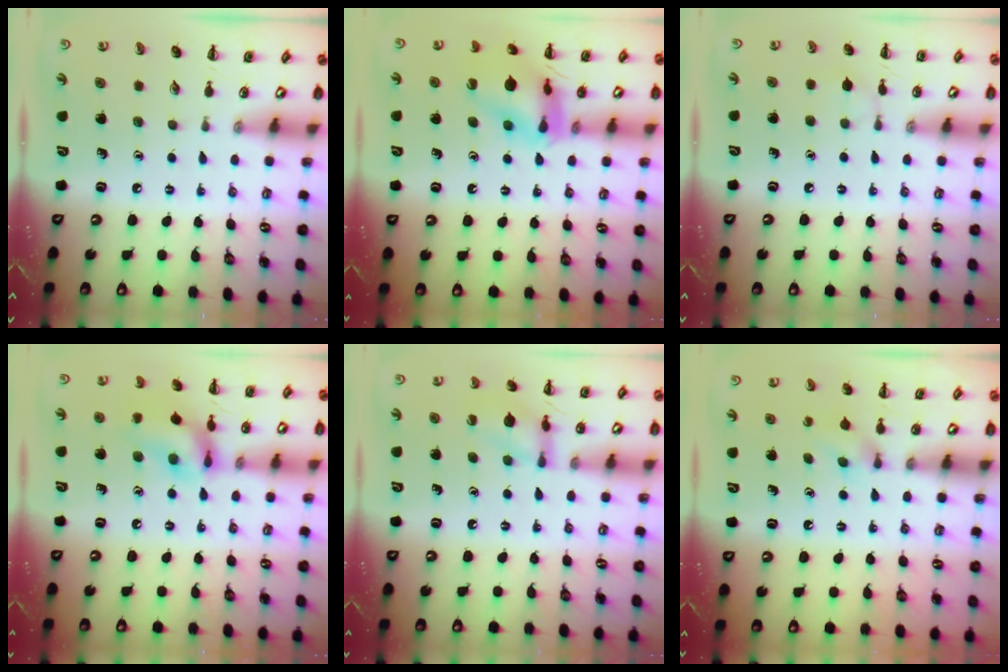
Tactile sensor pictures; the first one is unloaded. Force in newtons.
{"total": 14.1, "press": 14.0, "slide": 1.8}
{"total": 5.2, "press": 4.9, "slide": 1.8}
{"total": 14.3, "press": 14.2, "slide": 1.6}
{"total": 11.9, "press": 11.9, "slide": 0.9}
{"total": 3.5, "press": 3.2, "slide": 1.5}